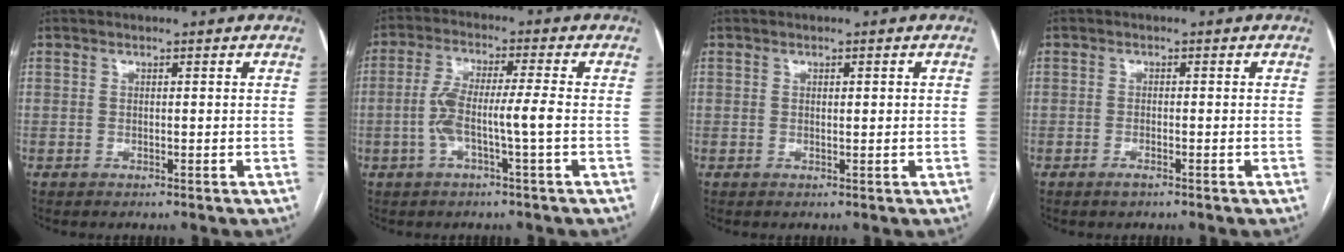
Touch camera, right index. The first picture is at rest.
{"total": 6.9, "force": [-1.5, 0.0, 6.7], "torque": [-0.137, 0.015, -0.029]}
{"total": 1.1, "force": [0.2, 0.3, 1.0], "torque": [-0.018, 0.001, 0.004]}
{"total": 1.1, "force": [-0.8, 0.2, 0.7], "torque": [-0.017, -0.001, -0.013]}